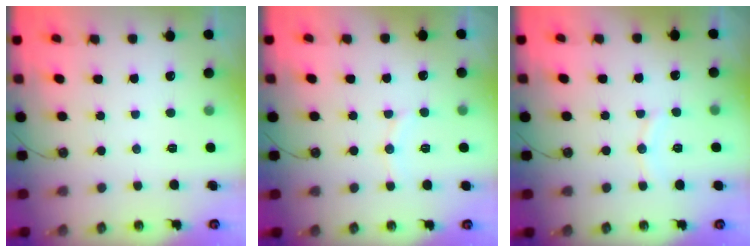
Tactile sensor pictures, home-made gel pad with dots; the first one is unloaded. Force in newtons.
{"total": 5.9, "press": 5.8, "slide": 1.2}
{"total": 6.8, "press": 6.8, "slide": 0.7}